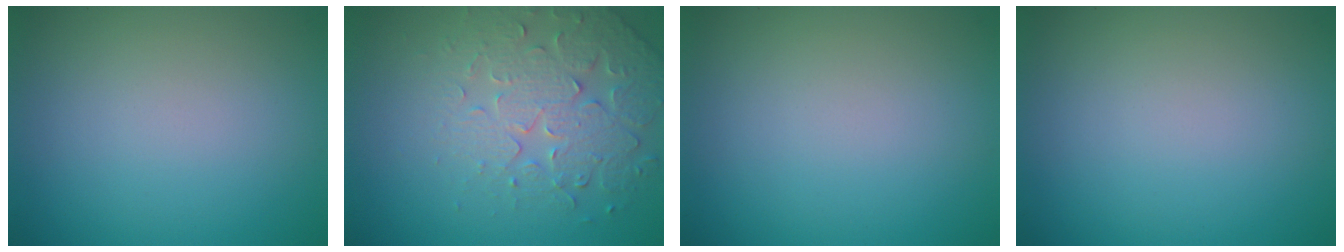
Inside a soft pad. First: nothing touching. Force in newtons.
{"total": 4.2, "press": 4.0, "slide": 1.2}
{"total": 0.0}
{"total": 0.0}